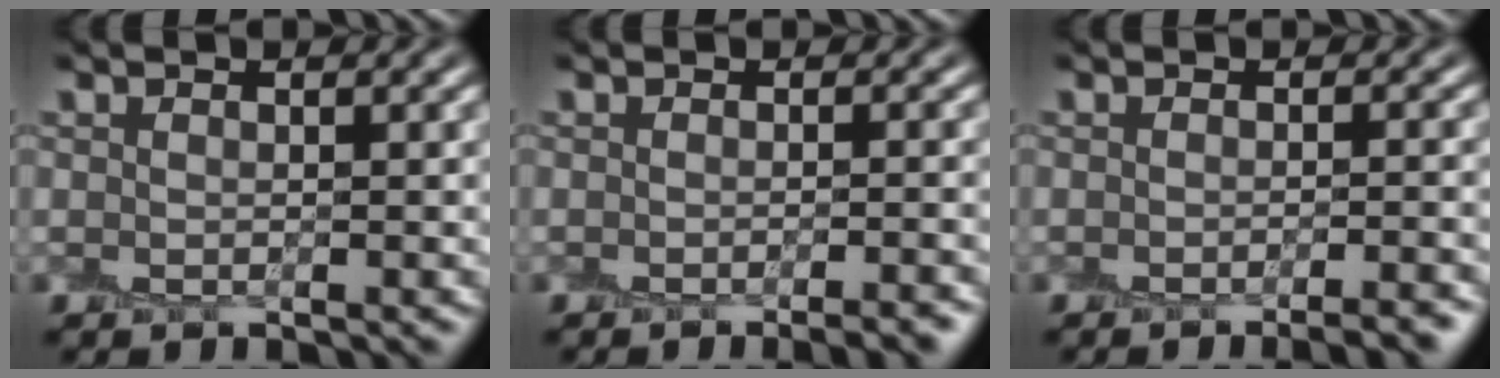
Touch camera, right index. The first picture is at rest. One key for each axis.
{"total": 3.2, "fx": -2.0, "fy": 0.8, "fz": 2.3, "tx": -0.012, "ty": 0.006, "tz": -0.025}
{"total": 3.9, "fx": -2.6, "fy": 1.0, "fz": 2.7, "tx": -0.020, "ty": 0.008, "tz": -0.032}